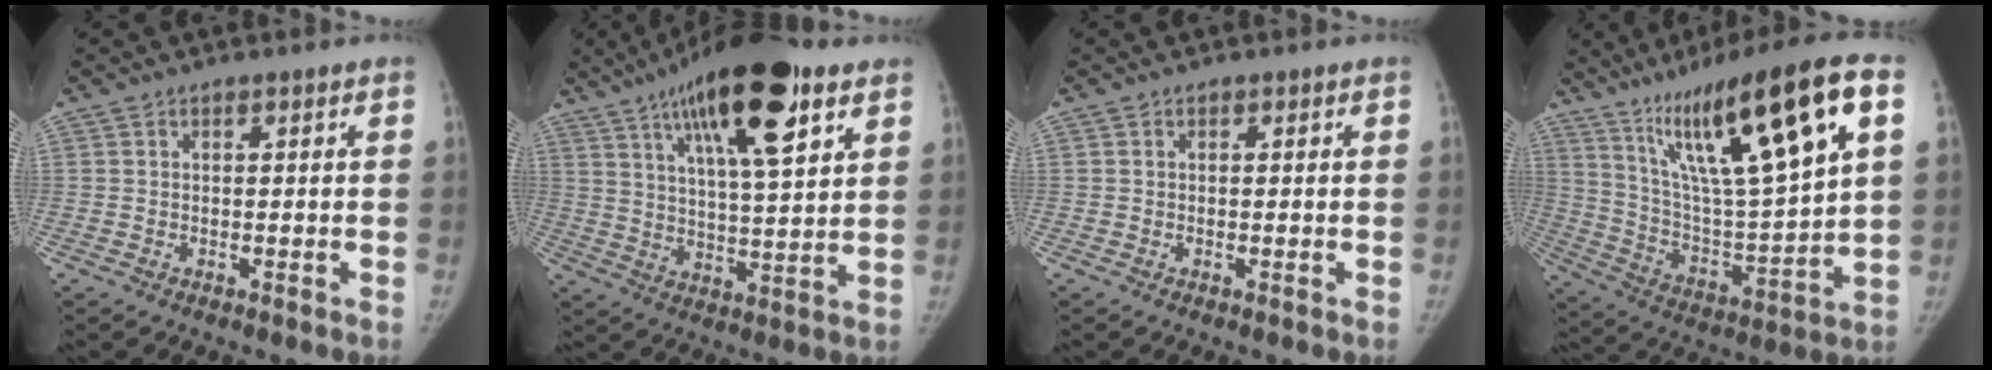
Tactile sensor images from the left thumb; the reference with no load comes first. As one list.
[{"total": 20.2, "force": [10.6, 5.8, 16.2], "torque": [-0.245, -0.026, 0.172]}, {"total": 0.0}, {"total": 25.8, "force": [11.9, 4.7, 22.5], "torque": [-0.370, -0.019, 0.209]}]